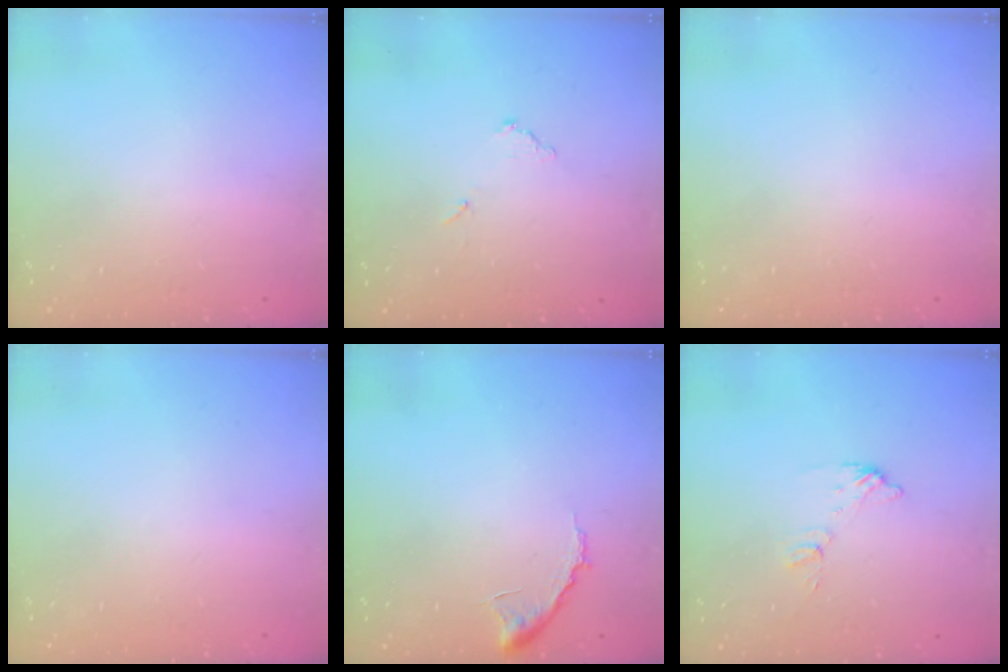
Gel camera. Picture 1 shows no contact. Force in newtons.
{"total": 6.9, "press": 6.9, "slide": 0.2}
{"total": 0.0}
{"total": 0.0}
{"total": 6.9, "press": 6.9, "slide": 0.6}
{"total": 6.7, "press": 6.7, "slide": 0.2}